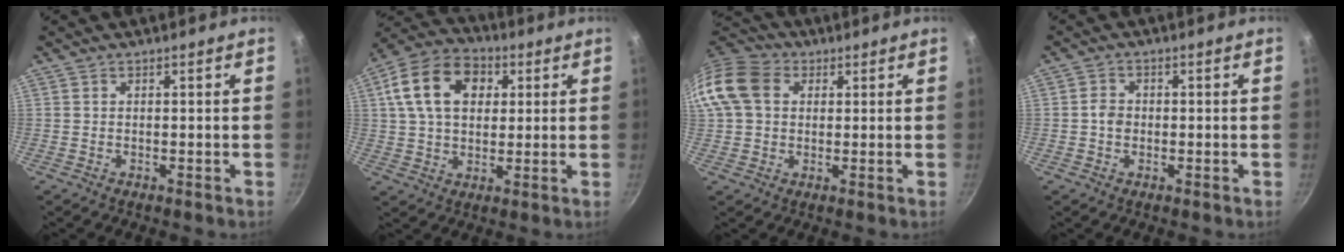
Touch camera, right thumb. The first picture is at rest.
{"total": 15.5, "force": [4.3, 10.9, 10.2], "torque": [-0.163, 0.014, 0.059]}
{"total": 13.4, "force": [3.0, 10.5, 7.7], "torque": [-0.147, 0.022, 0.039]}
{"total": 2.7, "force": [-0.2, 2.3, 1.4], "torque": [-0.018, 0.009, -0.007]}